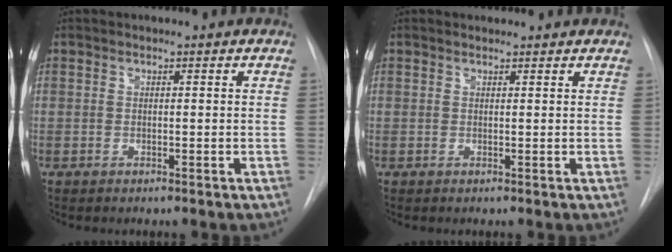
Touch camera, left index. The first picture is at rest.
{"total": 2.0, "force": [2.0, 0.4, 0.2], "torque": [-0.013, 0.015, 0.027]}